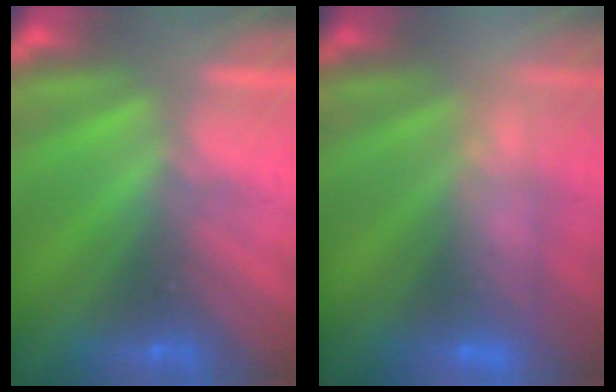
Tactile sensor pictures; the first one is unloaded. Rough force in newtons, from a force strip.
{"total": 2.6}